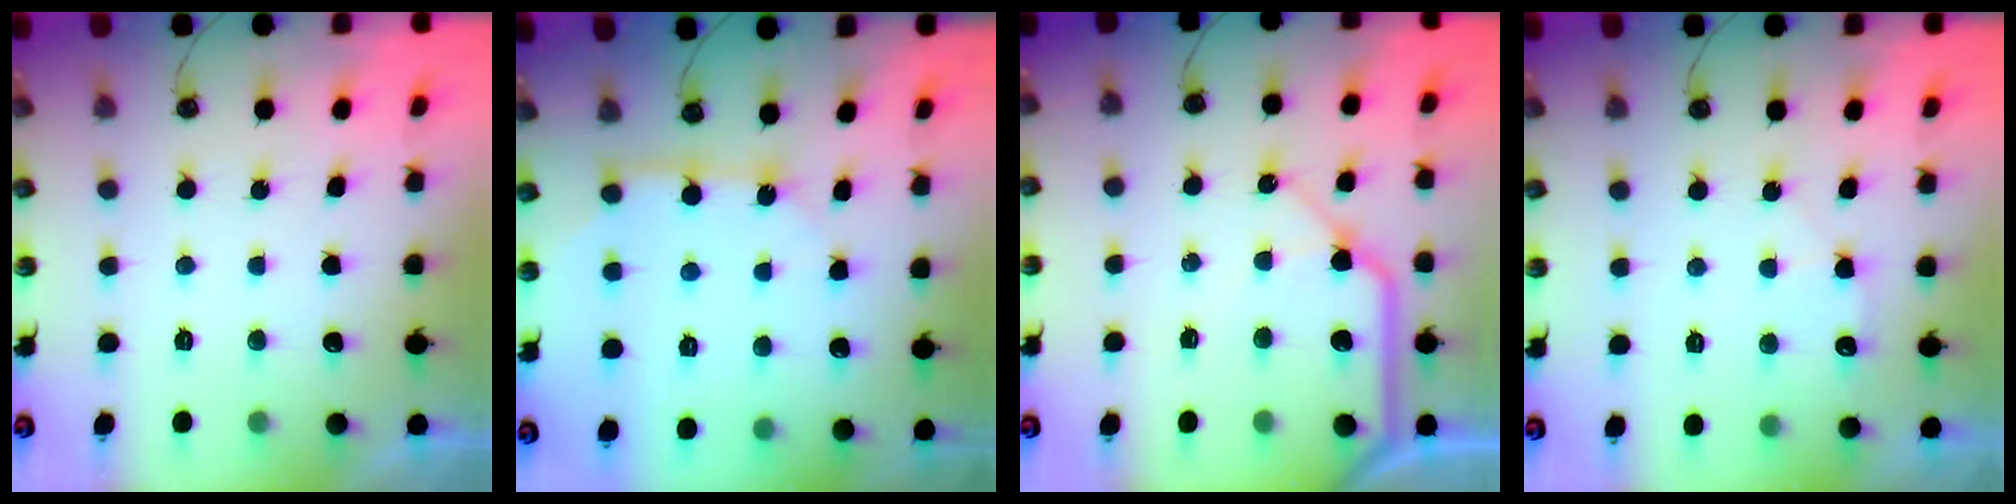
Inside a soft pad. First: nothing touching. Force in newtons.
{"total": 8.5, "press": 8.5, "slide": 0.8}
{"total": 11.6, "press": 11.6, "slide": 1.3}
{"total": 7.1, "press": 7.0, "slide": 0.9}